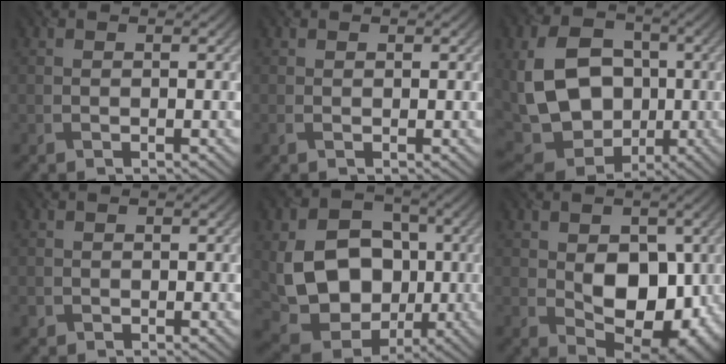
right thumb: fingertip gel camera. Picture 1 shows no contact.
{"total": 0.7, "force": [0.2, 0.5, 0.4], "torque": [-0.010, 0.000, 0.002]}
{"total": 14.3, "force": [-0.7, 10.6, 9.5], "torque": [-0.206, -0.015, -0.010]}
{"total": 1.0, "force": [-0.1, 1.0, 0.1], "torque": [0.000, -0.005, -0.003]}
{"total": 13.8, "force": [-0.7, 10.8, 8.6], "torque": [-0.184, -0.018, -0.014]}
{"total": 10.5, "force": [-0.4, 6.9, 8.0], "torque": [-0.110, -0.009, 0.000]}